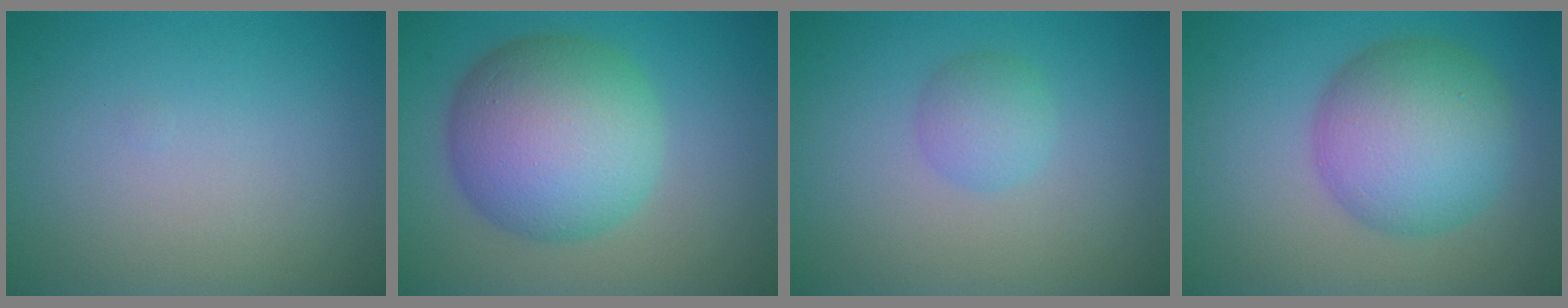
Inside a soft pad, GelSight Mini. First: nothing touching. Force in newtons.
{"total": 10.4, "press": 10.4, "slide": 0.3}
{"total": 2.1, "press": 2.1, "slide": 0.0}
{"total": 8.1, "press": 8.1, "slide": 0.3}